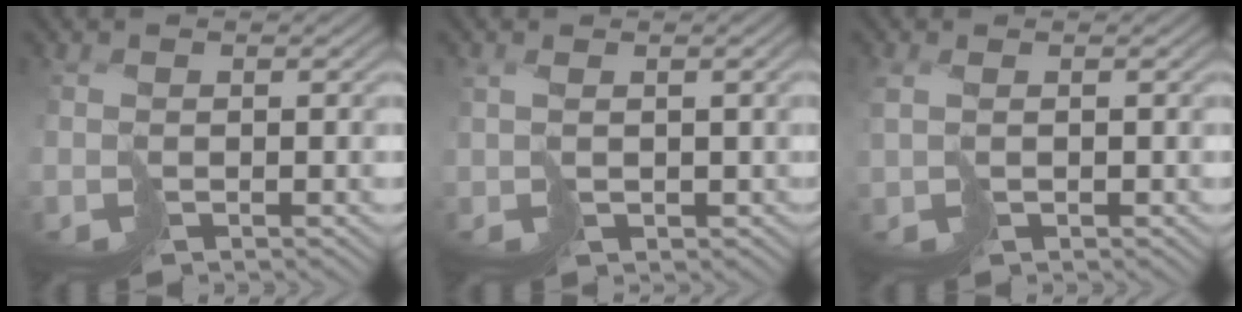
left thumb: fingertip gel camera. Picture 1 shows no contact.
{"total": 2.6, "force": [0.6, 1.3, 2.1], "torque": [-0.047, -0.002, 0.020]}
{"total": 1.9, "force": [0.5, 1.1, 1.5], "torque": [-0.044, 0.000, 0.014]}